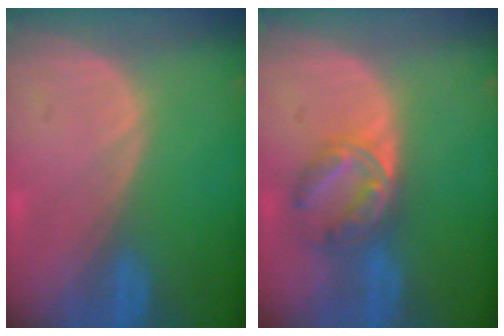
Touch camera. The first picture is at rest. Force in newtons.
{"total": 6.7, "press": 5.9, "slide": 3.0}